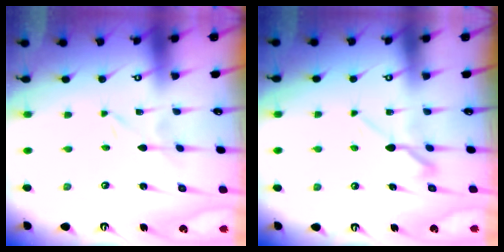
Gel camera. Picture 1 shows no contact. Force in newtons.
{"total": 6.4, "press": 6.3, "slide": 0.7}